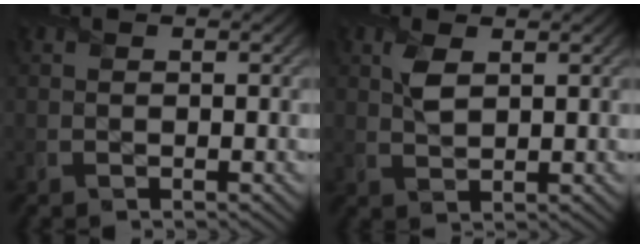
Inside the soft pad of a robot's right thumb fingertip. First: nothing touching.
{"total": 2.8, "force": [1.2, 1.4, 2.1], "torque": [-0.052, 0.002, 0.025]}